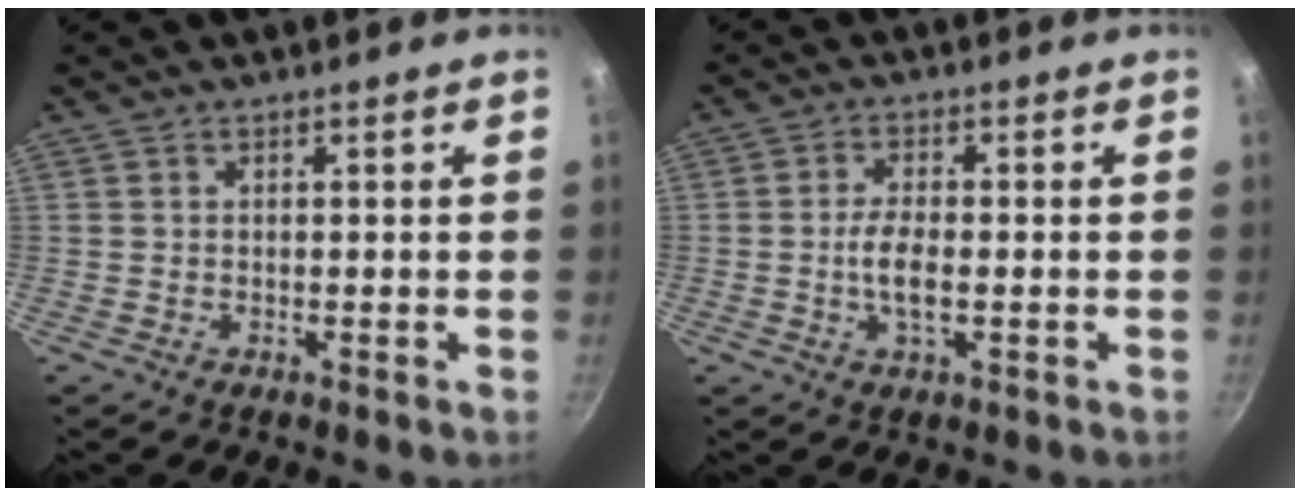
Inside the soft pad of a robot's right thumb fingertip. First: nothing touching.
{"total": 5.2, "force": [-0.9, 2.3, 4.6], "torque": [-0.089, 0.003, -0.018]}